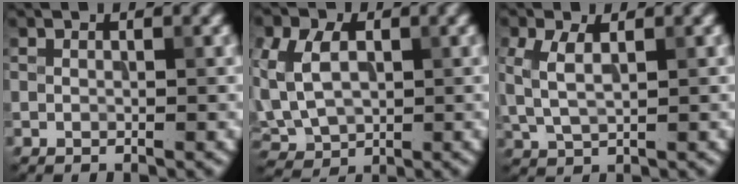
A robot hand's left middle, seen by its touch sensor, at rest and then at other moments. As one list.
[{"total": 8.1, "force": [1.2, 5.8, 5.6], "torque": [-0.144, 0.013, 0.021]}, {"total": 3.3, "force": [0.8, 1.6, 2.7], "torque": [-0.066, 0.003, 0.018]}]